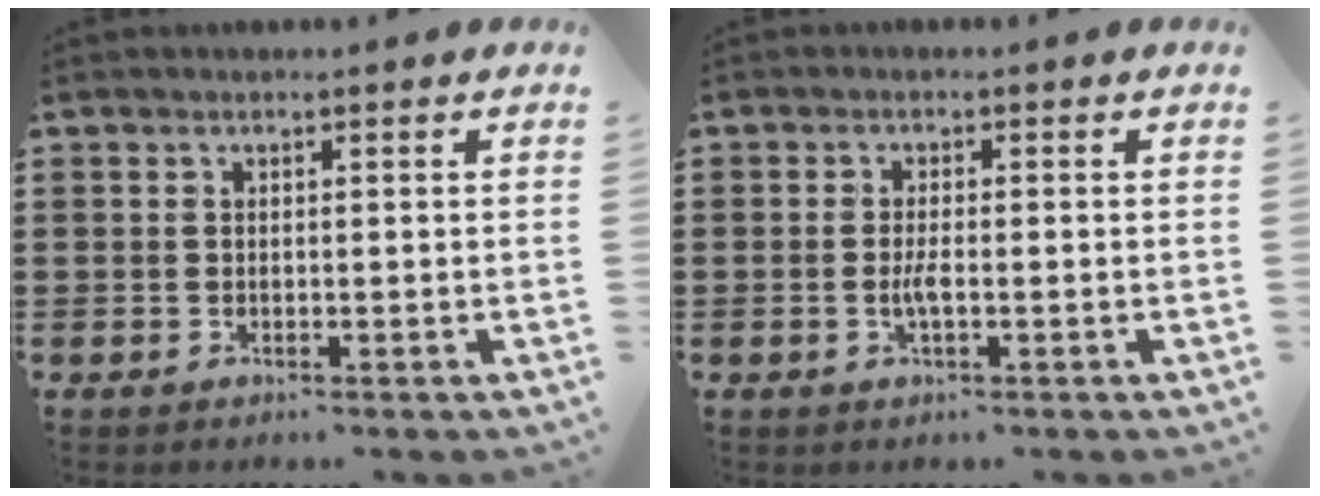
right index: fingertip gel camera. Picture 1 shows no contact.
{"total": 2.4, "force": [-0.7, 0.4, 2.3], "torque": [-0.050, -0.006, -0.015]}